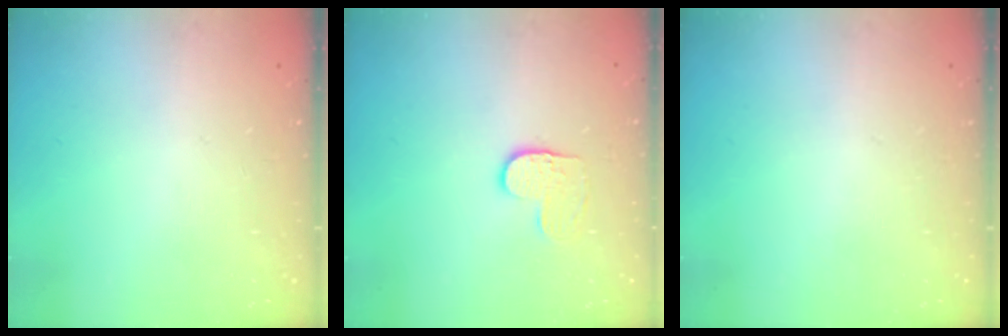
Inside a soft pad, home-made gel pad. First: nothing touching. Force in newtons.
{"total": 4.3, "press": 4.3, "slide": 0.5}
{"total": 0.0}